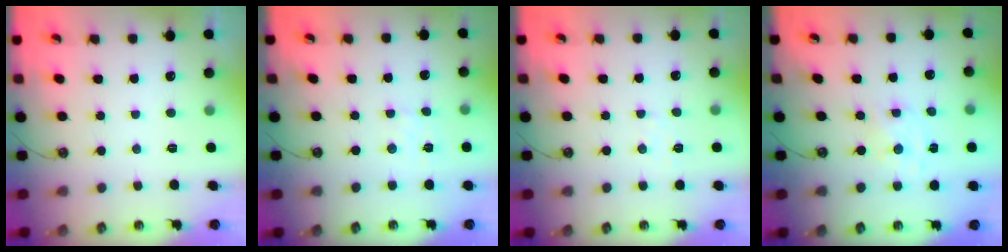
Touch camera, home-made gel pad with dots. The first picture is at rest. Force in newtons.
{"total": 2.5, "press": 2.5, "slide": 0.4}
{"total": 3.8, "press": 3.8, "slide": 0.5}
{"total": 0.9, "press": 0.8, "slide": 0.1}